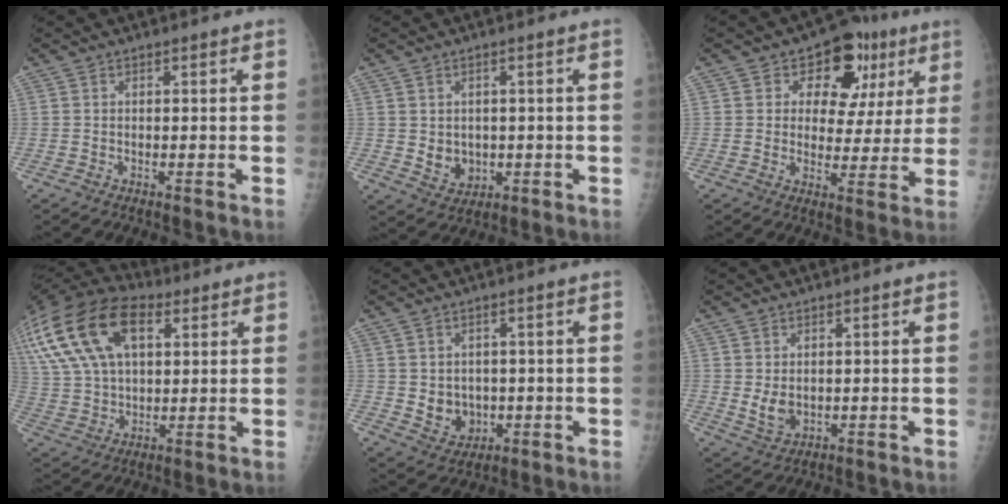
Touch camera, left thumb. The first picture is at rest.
{"total": 5.5, "force": [-0.1, 4.6, 3.0], "torque": [-0.026, -0.006, 0.014]}
{"total": 13.7, "force": [5.7, 9.4, 8.3], "torque": [-0.050, -0.001, 0.075]}
{"total": 24.5, "force": [9.9, 13.9, 17.7], "torque": [-0.360, 0.024, 0.177]}
{"total": 6.6, "force": [-0.3, 5.5, 3.6], "torque": [-0.028, -0.005, 0.013]}
{"total": 4.5, "force": [0.3, 3.3, 3.1], "torque": [-0.043, -0.011, 0.018]}